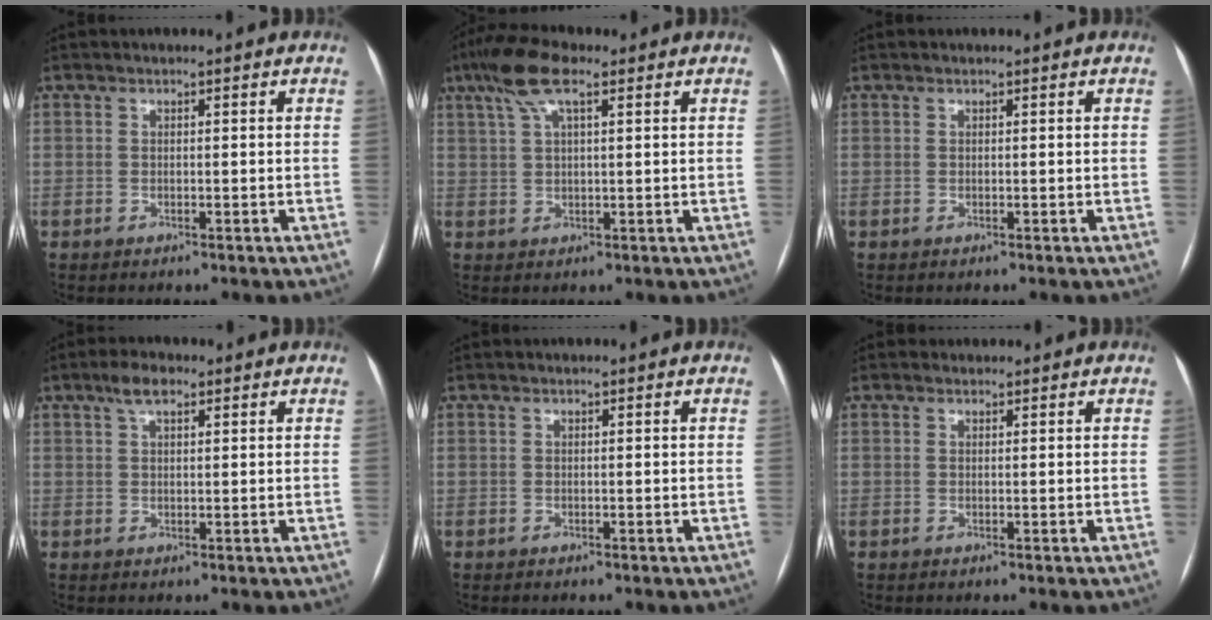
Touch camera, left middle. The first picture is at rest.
{"total": 7.2, "force": [4.1, 1.7, 5.7], "torque": [-0.122, 0.028, 0.077]}
{"total": 0.0}
{"total": 3.5, "force": [2.2, 1.3, 2.4], "torque": [-0.050, 0.013, 0.041]}
{"total": 0.0}
{"total": 0.7, "force": [0.5, 0.4, -0.1], "torque": [-0.001, 0.004, 0.008]}